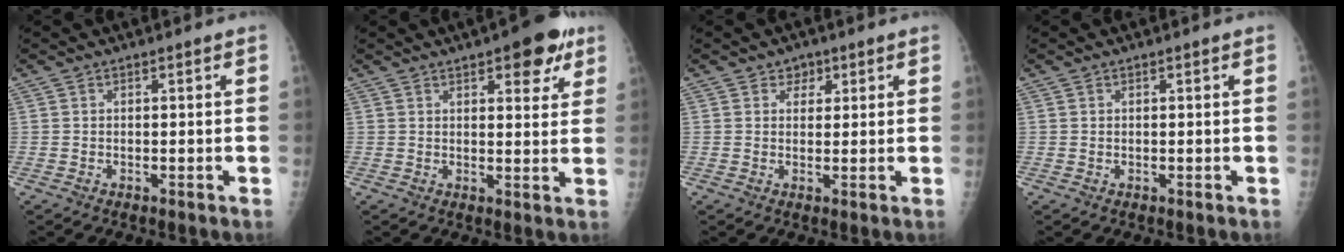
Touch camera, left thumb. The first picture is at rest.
{"total": 8.4, "force": [4.7, 3.4, 6.1], "torque": [-0.050, -0.017, 0.055]}
{"total": 2.5, "force": [1.3, 2.1, 0.6], "torque": [0.016, -0.005, 0.012]}
{"total": 0.0}